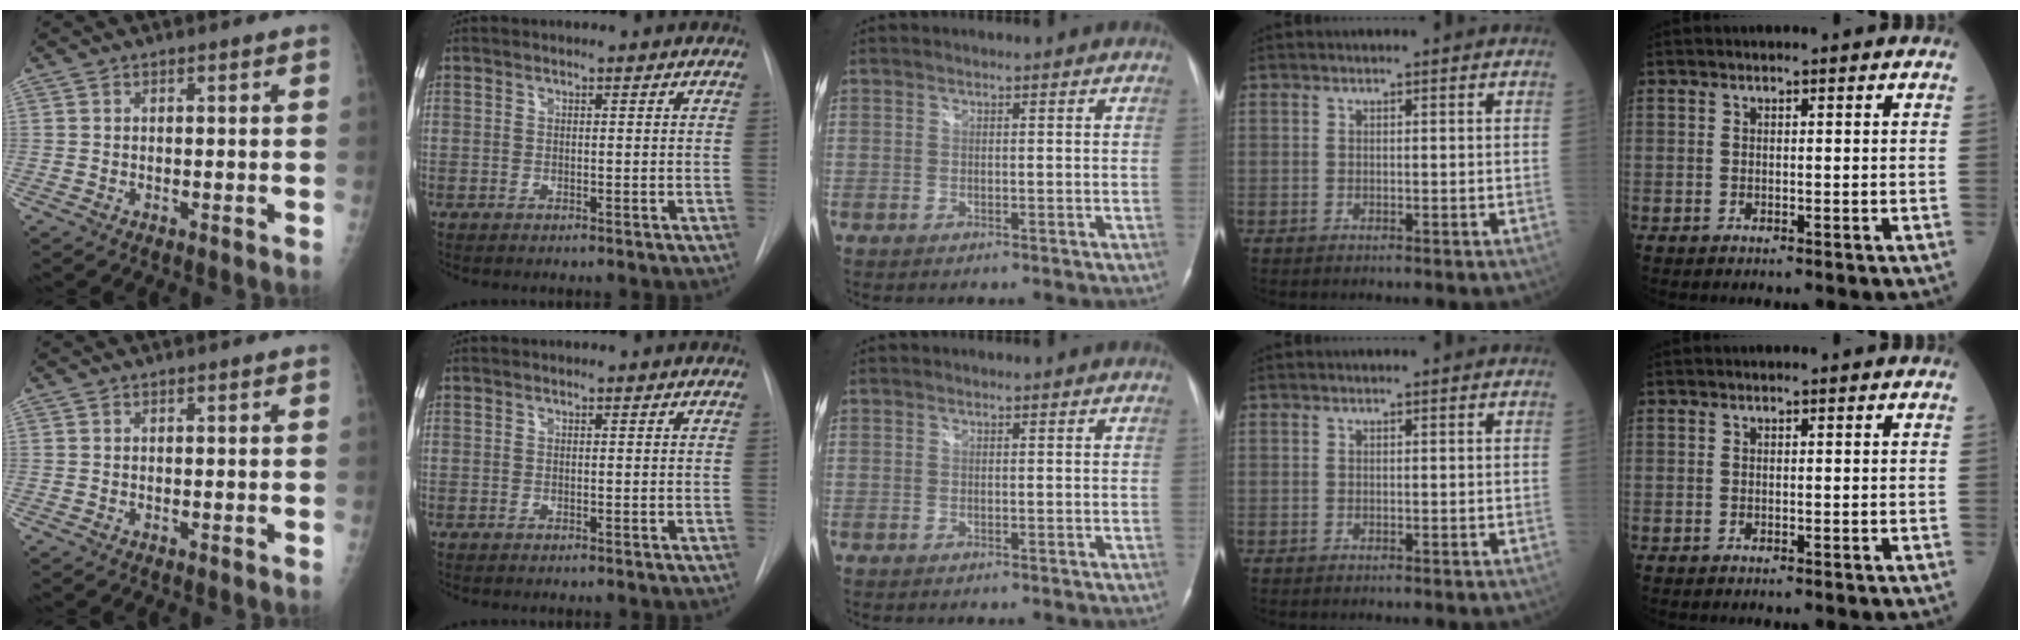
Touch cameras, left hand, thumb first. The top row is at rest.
{}